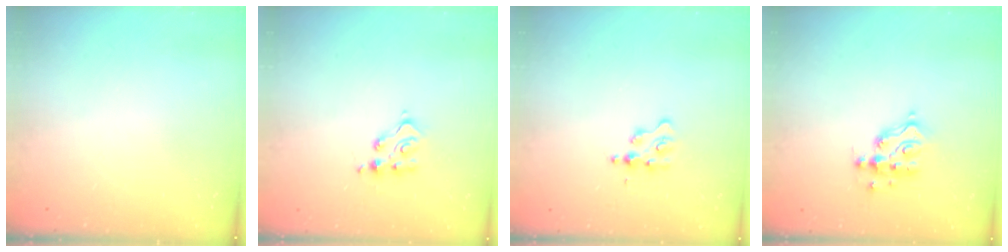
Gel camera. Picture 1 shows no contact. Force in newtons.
{"total": 5.1, "press": 5.1, "slide": 0.2}
{"total": 1.8, "press": 1.7, "slide": 0.3}
{"total": 8.6, "press": 8.5, "slide": 0.6}